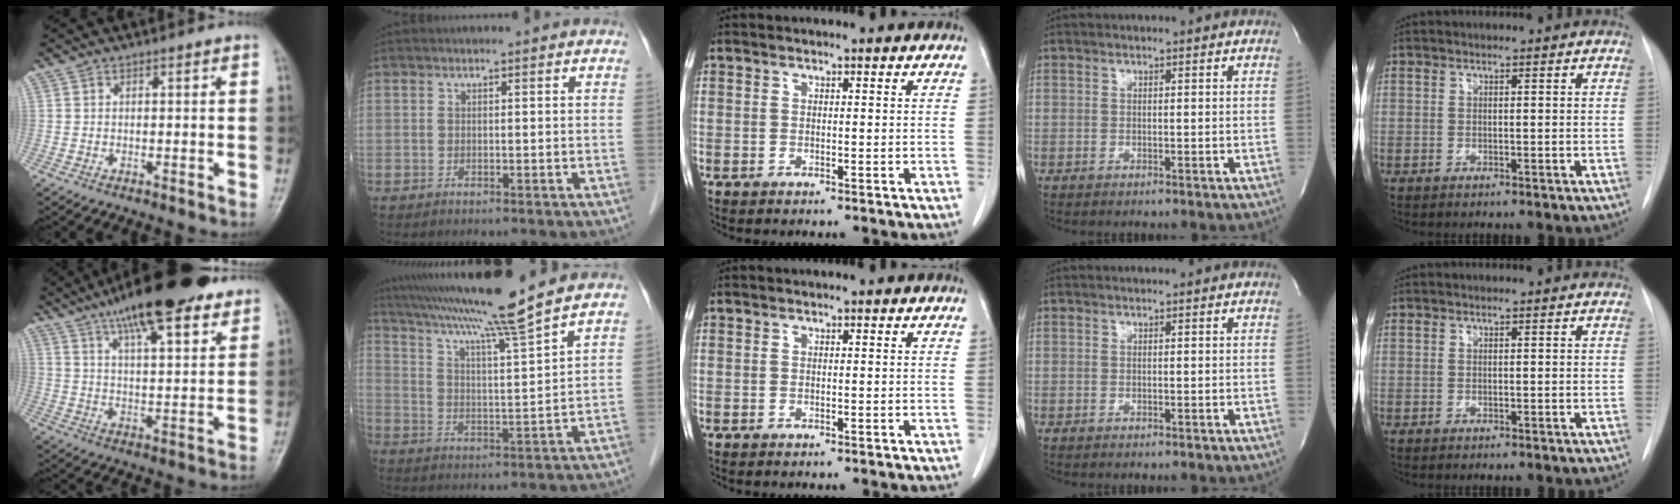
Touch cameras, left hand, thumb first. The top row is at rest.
{"thumb": {"total": 19.8, "force": [13.4, 5.6, 13.4], "torque": [-0.186, -0.034, 0.209]}, "index": {"total": 14.2, "force": [11.9, -2.2, 7.5], "torque": [-0.134, -0.004, 0.192]}}